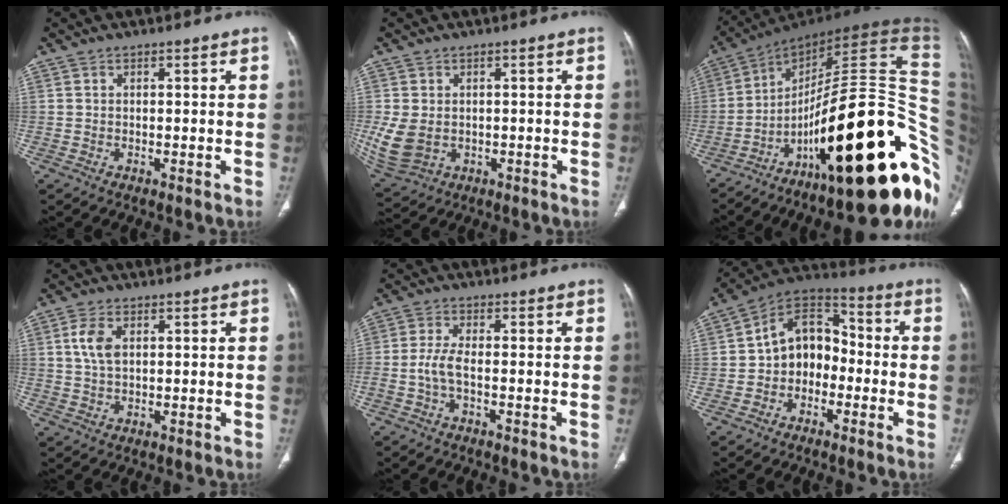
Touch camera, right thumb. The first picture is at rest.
{"total": 7.7, "force": [-0.5, 6.0, 4.7], "torque": [-0.106, -0.004, 0.007]}
{"total": 43.2, "force": [-10.2, 13.6, 39.7], "torque": [-0.469, 0.078, -0.154]}
{"total": 4.6, "force": [1.2, 2.6, 3.6], "torque": [-0.081, 0.003, 0.023]}
{"total": 3.6, "force": [-1.2, 1.1, 3.2], "torque": [-0.079, 0.008, -0.029]}
{"total": 11.7, "force": [-1.8, 9.0, 7.3], "torque": [-0.078, 0.047, -0.049]}